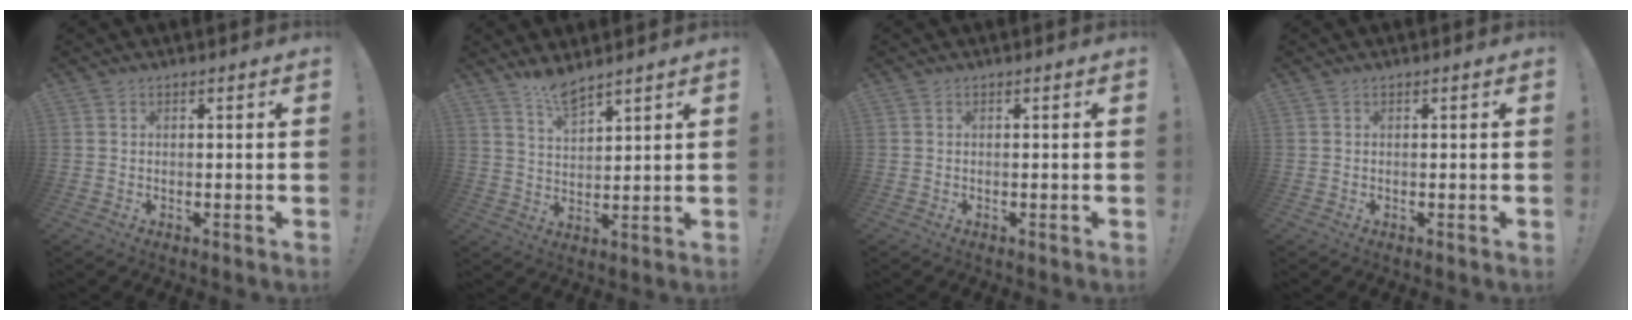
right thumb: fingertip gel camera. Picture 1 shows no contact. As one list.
[{"total": 6.7, "force": [5.9, 1.2, 2.9], "torque": [-0.048, -0.036, 0.105]}, {"total": 0.0}, {"total": 0.0}]